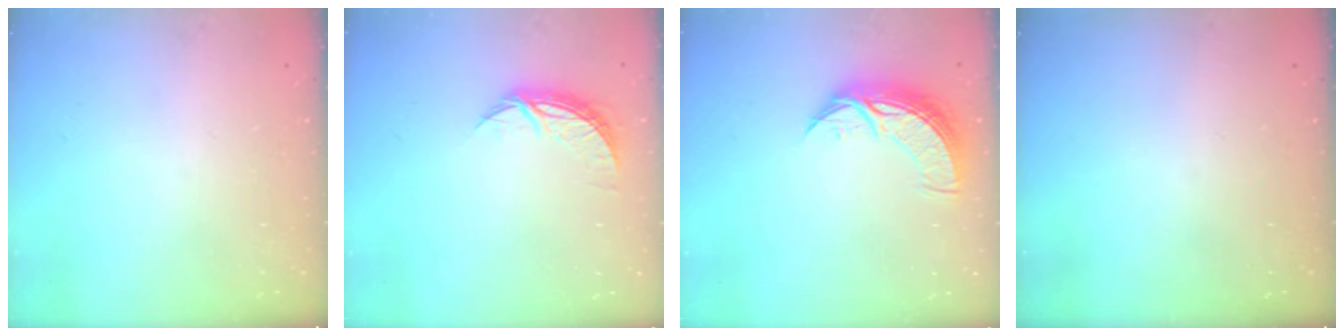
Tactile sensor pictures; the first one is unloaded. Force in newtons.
{"total": 7.1, "press": 7.1, "slide": 0.3}
{"total": 9.5, "press": 9.5, "slide": 0.8}
{"total": 0.0}